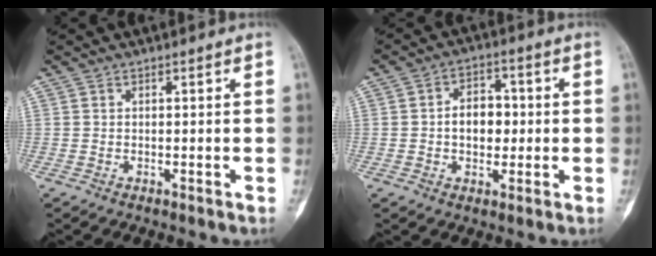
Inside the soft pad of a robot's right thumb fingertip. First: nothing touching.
{"total": 7.4, "force": [-0.1, 5.2, 5.2], "torque": [-0.055, 0.015, -0.005]}